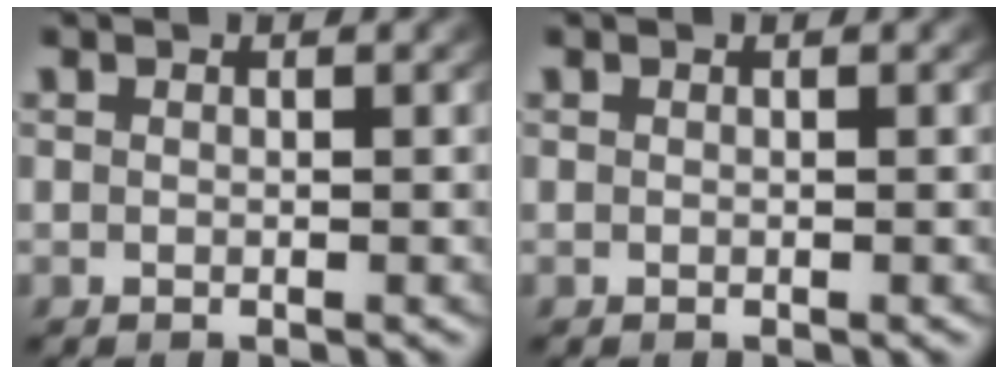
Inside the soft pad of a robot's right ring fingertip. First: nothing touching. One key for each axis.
{"total": 0.0}